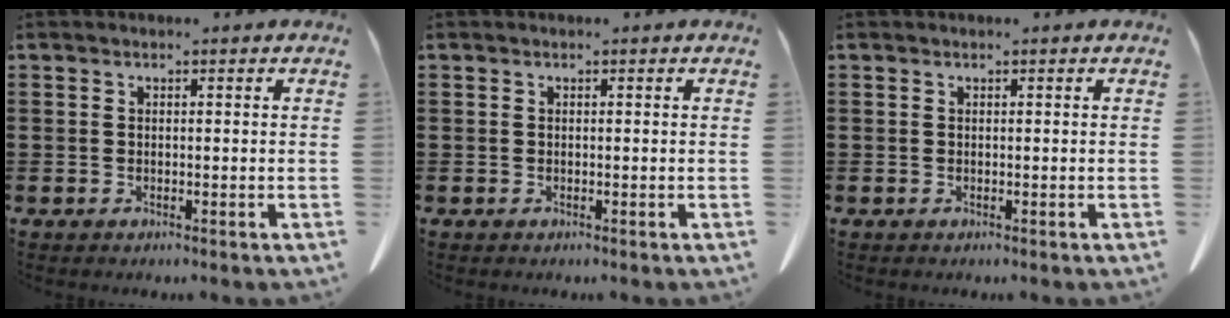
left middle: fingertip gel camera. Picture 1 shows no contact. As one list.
[{"total": 0.0}, {"total": 0.0}]